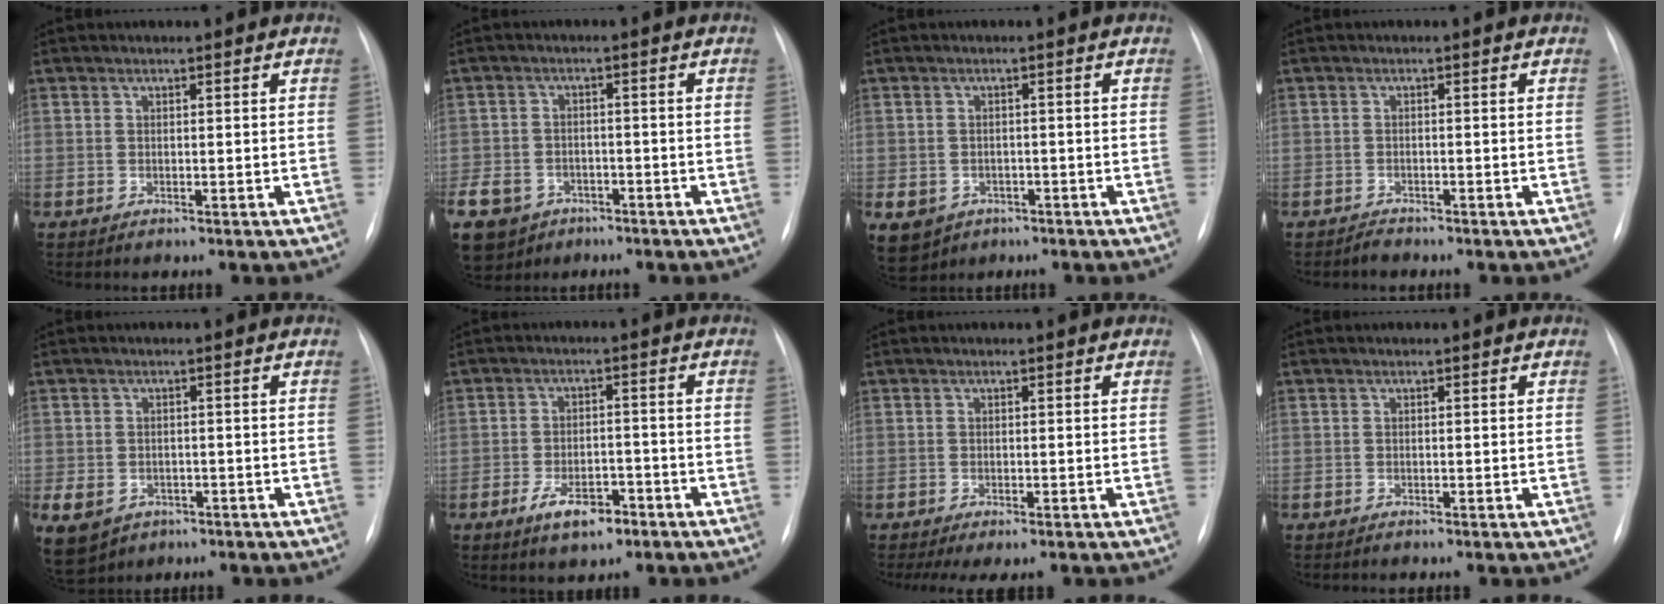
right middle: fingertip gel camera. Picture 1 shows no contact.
{"total": 13.4, "force": [-7.6, 10.0, 4.8], "torque": [-0.143, -0.005, -0.113]}
{"total": 7.1, "force": [-3.5, 5.8, 2.1], "torque": [-0.053, 0.001, -0.045]}
{"total": 1.0, "force": [-1.0, 0.1, -0.1], "torque": [0.002, -0.004, -0.017]}
{"total": 14.8, "force": [-6.6, 11.9, 5.9], "torque": [-0.186, -0.009, -0.083]}
{"total": 6.0, "force": [-3.5, 2.6, 4.1], "torque": [-0.071, 0.000, -0.055]}
{"total": 4.6, "force": [-3.3, 1.2, 3.0], "torque": [-0.040, -0.011, -0.048]}
{"total": 0.0}